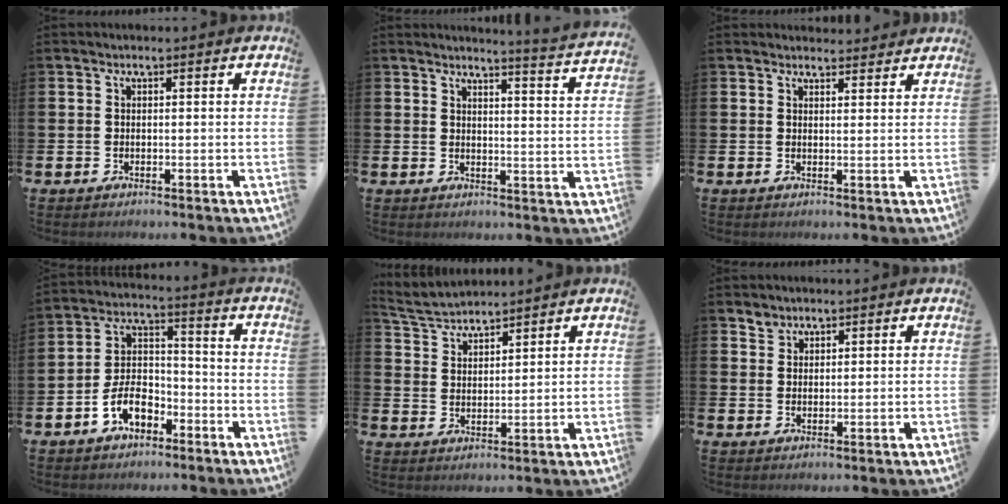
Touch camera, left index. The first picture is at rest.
{"total": 3.6, "force": [3.5, -0.8, 0.2], "torque": [-0.006, -0.036, 0.056]}
{"total": 2.4, "force": [2.4, 0.5, -0.2], "torque": [0.008, -0.015, 0.042]}
{"total": 6.6, "force": [-3.8, 3.8, 3.8], "torque": [-0.091, 0.015, -0.076]}
{"total": 4.0, "force": [3.9, 0.5, 0.1], "torque": [-0.025, -0.021, 0.071]}
{"total": 2.3, "force": [2.1, 0.9, -0.1], "torque": [0.006, -0.006, 0.038]}